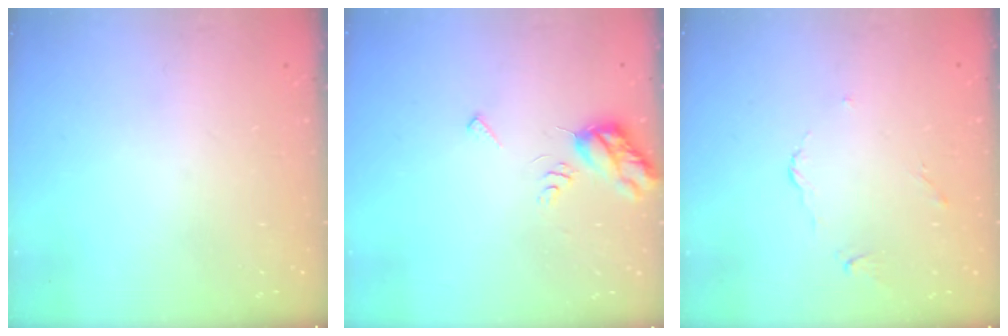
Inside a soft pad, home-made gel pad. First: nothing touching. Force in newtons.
{"total": 7.9, "press": 7.8, "slide": 0.5}
{"total": 2.9, "press": 2.8, "slide": 0.6}